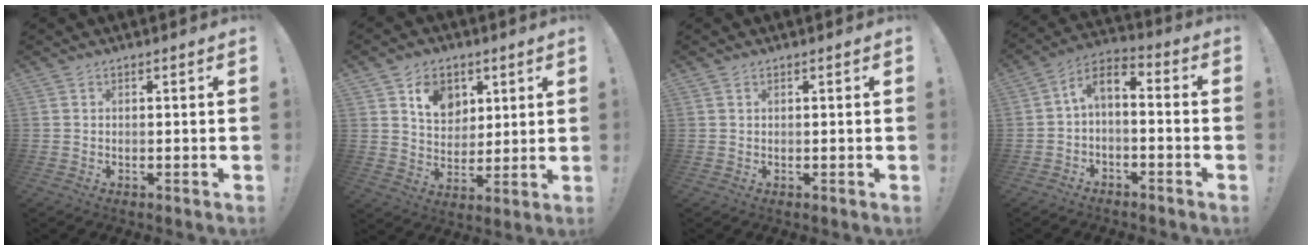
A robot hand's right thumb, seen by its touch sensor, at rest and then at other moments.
{"total": 10.3, "force": [5.1, 7.9, 4.2], "torque": [-0.052, -0.026, 0.097]}
{"total": 0.0}
{"total": 5.2, "force": [-1.8, 2.5, 4.2], "torque": [-0.085, 0.013, -0.032]}